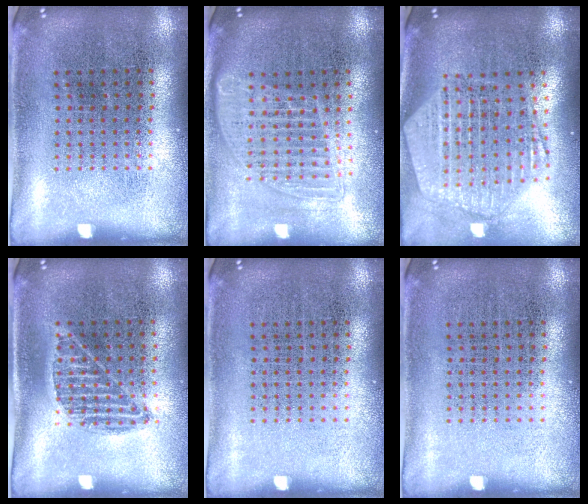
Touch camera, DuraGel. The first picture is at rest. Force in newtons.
{"total": 1.4, "press": 1.2, "slide": 0.7}
{"total": 2.6, "press": 2.2, "slide": 1.4}
{"total": 0.9, "press": 0.8, "slide": 0.5}
{"total": 0.0}
{"total": 0.0}